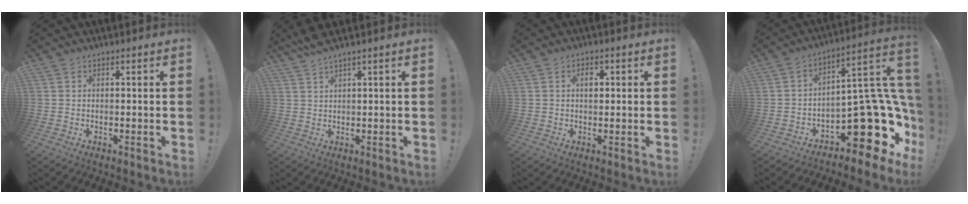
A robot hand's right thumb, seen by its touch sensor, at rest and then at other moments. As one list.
[{"total": 3.7, "force": [2.5, -0.4, 2.7], "torque": [-0.060, -0.006, 0.044]}, {"total": 2.4, "force": [0.5, 1.5, 1.8], "torque": [-0.016, 0.000, 0.002]}, {"total": 19.9, "force": [-7.6, 9.3, 15.9], "torque": [-0.191, 0.033, -0.110]}]